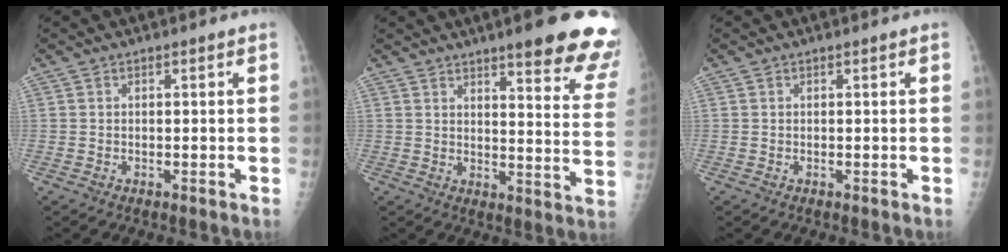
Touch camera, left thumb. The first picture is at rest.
{"total": 18.9, "force": [13.5, 3.4, 12.8], "torque": [-0.131, -0.066, 0.156]}
{"total": 0.0}